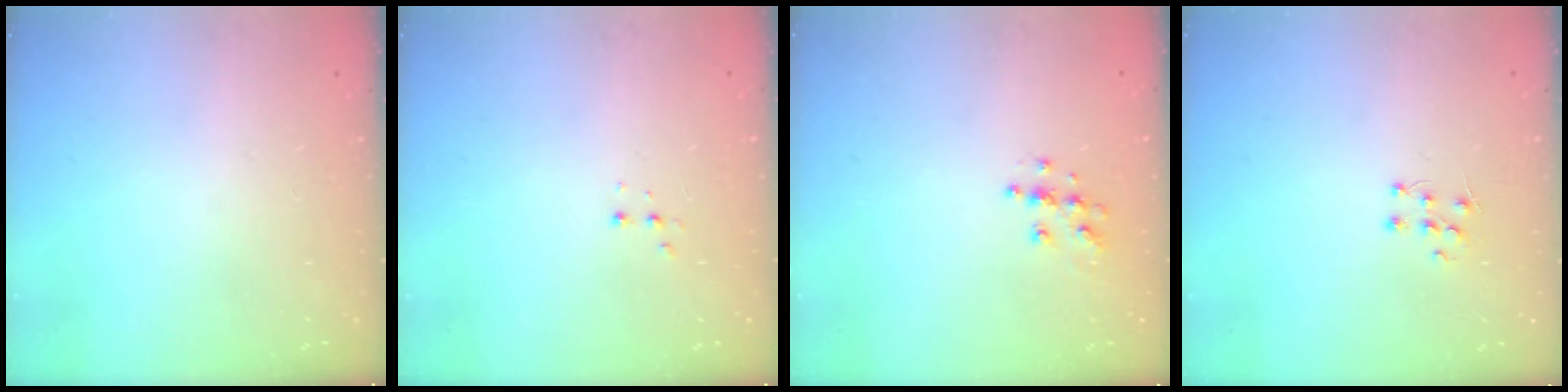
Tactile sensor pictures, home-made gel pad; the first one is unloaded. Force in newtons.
{"total": 3.0, "press": 2.9, "slide": 0.7}
{"total": 6.4, "press": 6.4, "slide": 0.2}
{"total": 4.9, "press": 4.9, "slide": 0.4}